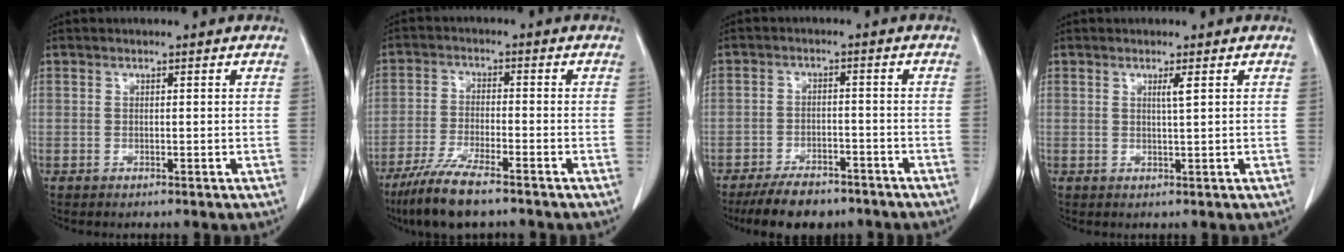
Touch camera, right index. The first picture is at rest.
{"total": 9.2, "force": [-6.8, 1.2, 6.0], "torque": [-0.115, -0.024, -0.120]}
{"total": 8.7, "force": [-7.1, 3.3, 3.7], "torque": [-0.058, -0.005, -0.111]}
{"total": 1.4, "force": [0.6, -0.3, 1.2], "torque": [-0.025, -0.004, 0.011]}